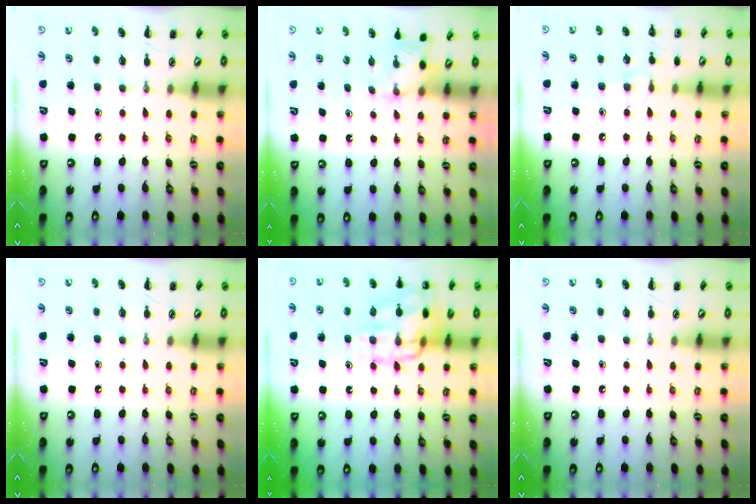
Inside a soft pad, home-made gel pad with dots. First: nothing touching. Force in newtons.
{"total": 2.6, "press": 2.5, "slide": 0.9}
{"total": 6.6, "press": 6.3, "slide": 1.9}
{"total": 0.0}
{"total": 14.0, "press": 13.9, "slide": 1.2}
{"total": 0.0}